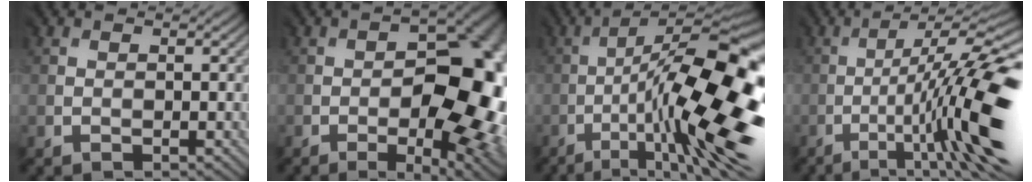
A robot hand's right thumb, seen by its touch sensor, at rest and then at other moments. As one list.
[{"total": 16.0, "force": [-3.5, 7.7, 13.6], "torque": [-0.150, -0.006, -0.043]}, {"total": 17.9, "force": [-5.5, 5.2, 16.2], "torque": [-0.244, -0.004, -0.080]}, {"total": 14.8, "force": [-4.4, 3.2, 13.7], "torque": [-0.213, -0.007, -0.061]}]